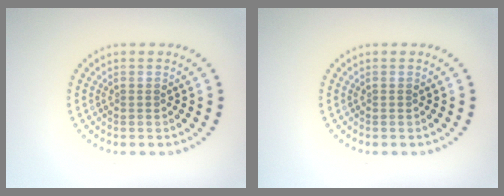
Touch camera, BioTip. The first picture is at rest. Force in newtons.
{"total": 0.0}